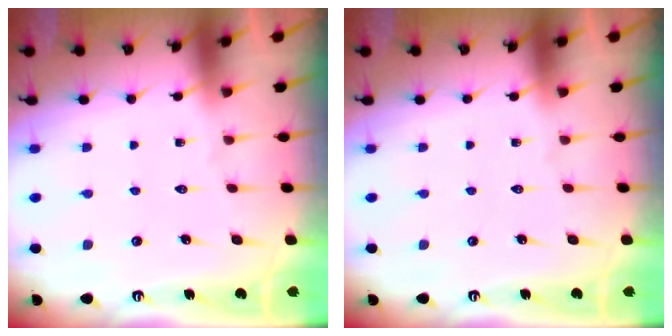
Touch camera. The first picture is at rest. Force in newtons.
{"total": 0.0}